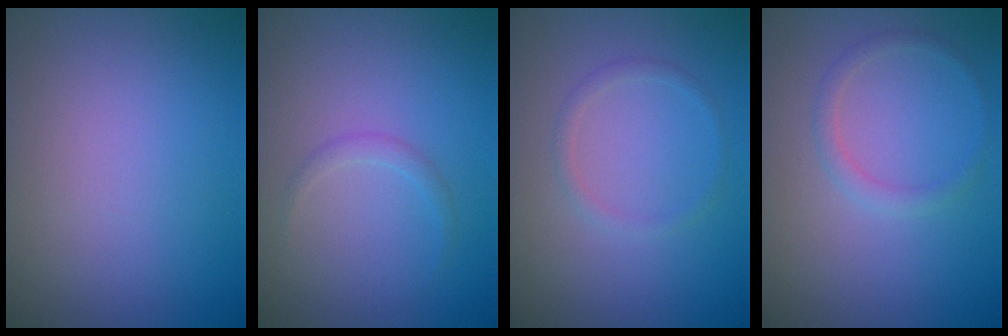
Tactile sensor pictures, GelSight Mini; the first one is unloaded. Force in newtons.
{"total": 0.9, "press": 0.9, "slide": 0.0}
{"total": 1.0, "press": 1.0, "slide": 0.1}
{"total": 1.3, "press": 1.3, "slide": 0.0}